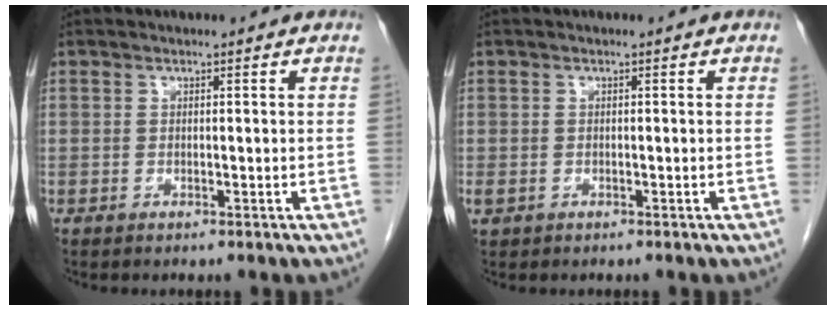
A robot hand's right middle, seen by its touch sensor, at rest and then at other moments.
{"total": 1.0, "force": [-0.2, 0.8, 0.5], "torque": [-0.013, 0.000, 0.001]}